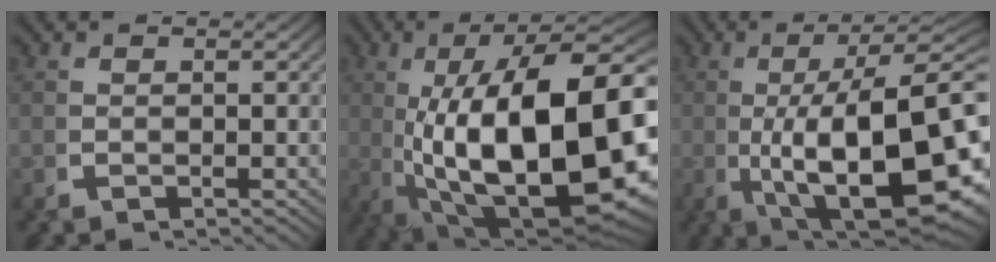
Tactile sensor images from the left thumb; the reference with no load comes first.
{"total": 25.3, "force": [-3.4, 13.7, 21.0], "torque": [-0.369, -0.089, 0.013]}
{"total": 19.1, "force": [-3.0, 10.3, 15.9], "torque": [-0.296, -0.078, 0.006]}